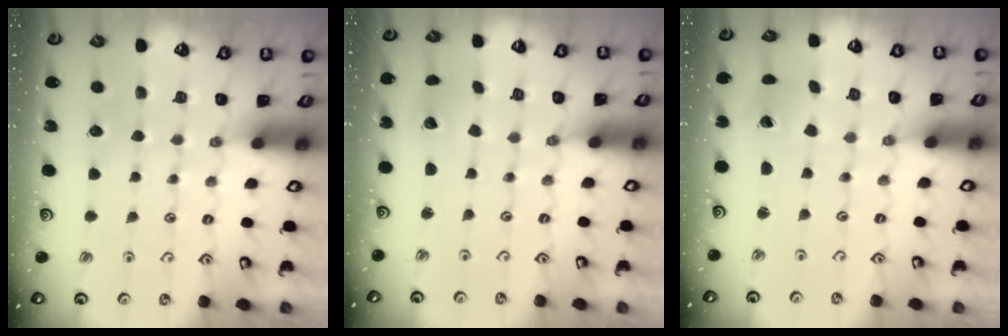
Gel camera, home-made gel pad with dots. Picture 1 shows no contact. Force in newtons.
{"total": 2.3, "press": 2.3, "slide": 0.0}
{"total": 1.4, "press": 1.4, "slide": 0.3}